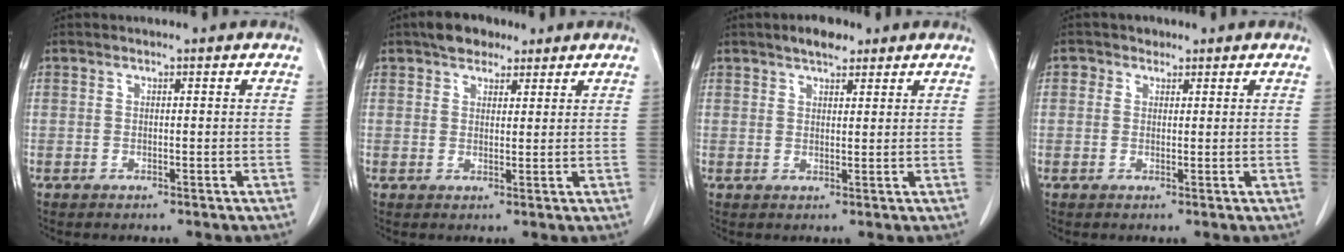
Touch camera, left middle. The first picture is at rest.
{"total": 4.4, "force": [3.2, 2.3, 1.9], "torque": [-0.035, 0.014, 0.056]}
{"total": 3.7, "force": [2.8, 1.5, 2.0], "torque": [-0.035, 0.008, 0.044]}
{"total": 1.7, "force": [0.9, 1.4, 0.2], "torque": [0.003, 0.003, 0.009]}